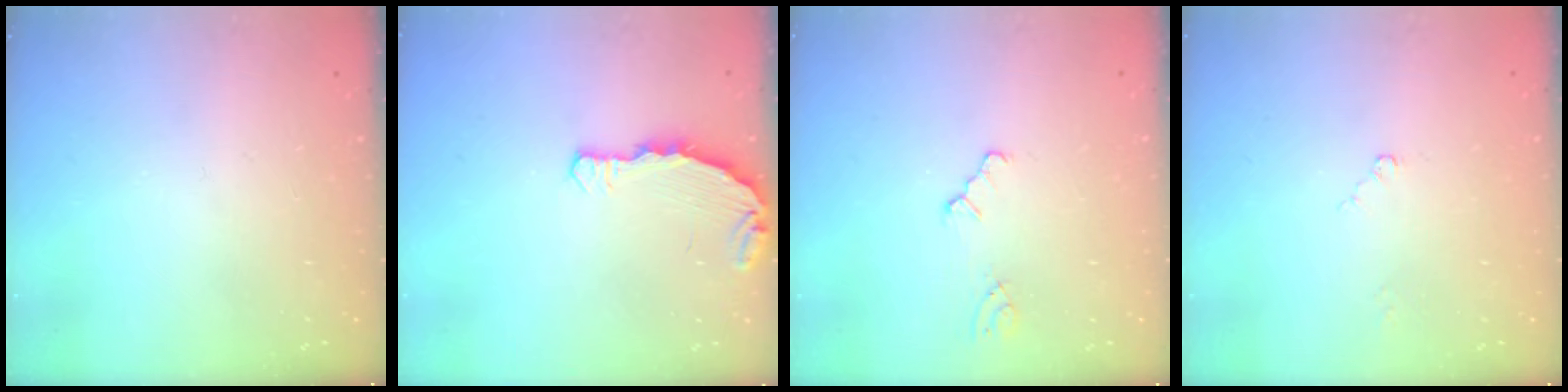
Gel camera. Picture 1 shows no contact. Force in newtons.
{"total": 4.5, "press": 4.5, "slide": 0.1}
{"total": 0.0}
{"total": 2.0, "press": 2.0, "slide": 0.3}